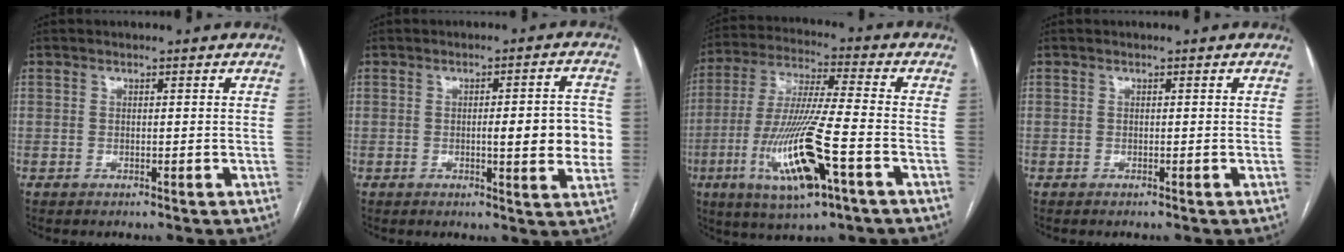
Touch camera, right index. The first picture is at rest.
{"total": 8.4, "force": [-0.4, 1.6, 8.2], "torque": [-0.099, 0.008, -0.006]}
{"total": 16.4, "force": [-6.1, 1.3, 15.2], "torque": [-0.310, -0.023, -0.108]}
{"total": 0.0}